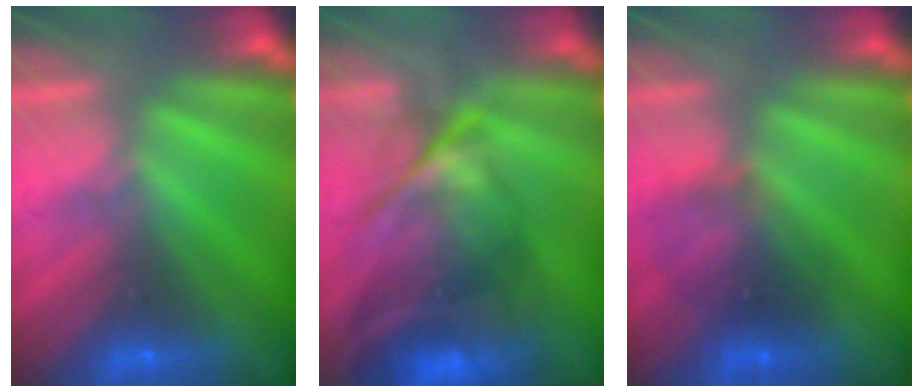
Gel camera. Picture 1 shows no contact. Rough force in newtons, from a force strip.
{"total": 7.5}
{"total": 2.9}